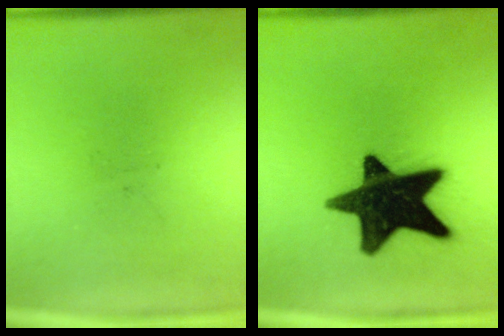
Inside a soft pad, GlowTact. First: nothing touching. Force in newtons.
{"total": 18.3}